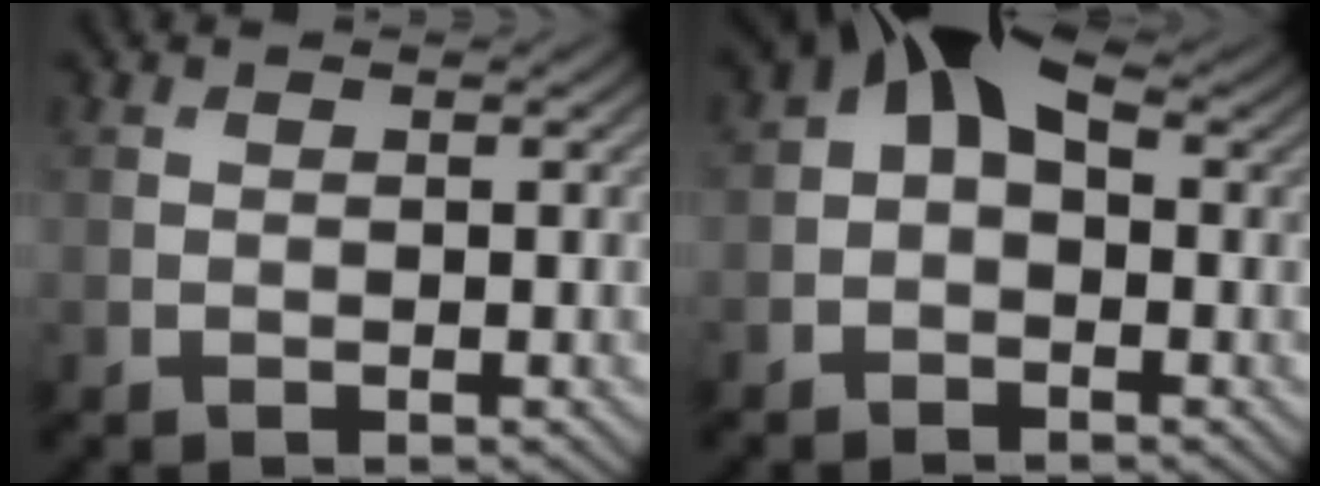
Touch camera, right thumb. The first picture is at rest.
{"total": 5.7, "force": [0.8, 3.9, 4.1], "torque": [-0.069, 0.013, -0.002]}